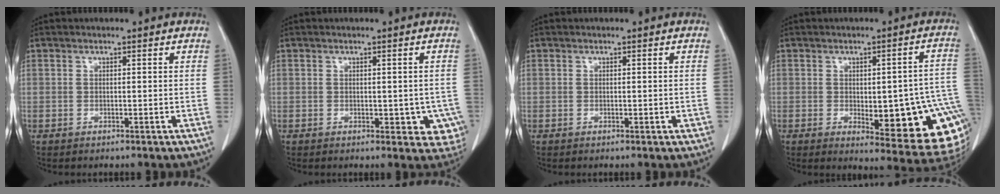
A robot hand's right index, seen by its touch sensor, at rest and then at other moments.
{"total": 5.6, "force": [-1.0, 3.3, 4.4], "torque": [-0.022, 0.001, -0.008]}
{"total": 0.8, "force": [-0.1, 0.4, 0.7], "torque": [-0.009, -0.001, 0.000]}
{"total": 18.4, "force": [-3.9, 5.2, 17.2], "torque": [-0.123, 0.015, -0.028]}